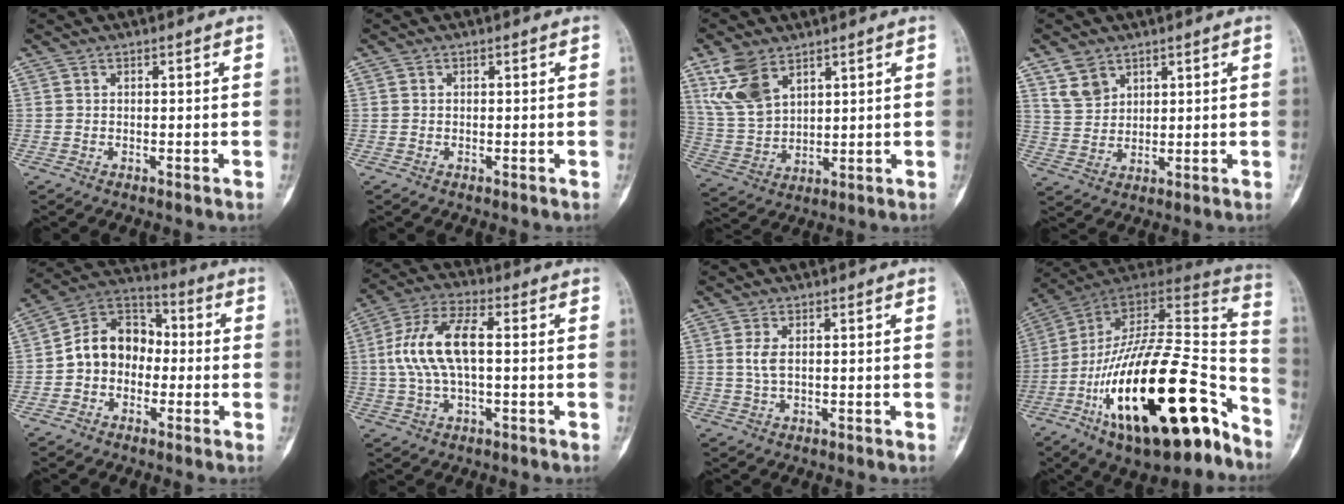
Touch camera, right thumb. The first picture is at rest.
{"total": 0.0}
{"total": 10.1, "force": [6.0, 5.7, 5.9], "torque": [-0.111, -0.019, 0.134]}
{"total": 5.4, "force": [3.5, 3.7, 1.8], "torque": [-0.020, -0.017, 0.077]}
{"total": 11.5, "force": [-1.2, 9.2, 6.9], "torque": [-0.081, 0.044, -0.037]}
{"total": 12.3, "force": [0.8, 5.4, 11.0], "torque": [-0.230, 0.029, 0.012]}
{"total": 2.4, "force": [0.5, 0.9, 2.1], "torque": [-0.056, 0.002, 0.016]}
{"total": 32.6, "force": [-16.5, 13.5, 24.7], "torque": [-0.357, 0.075, -0.265]}